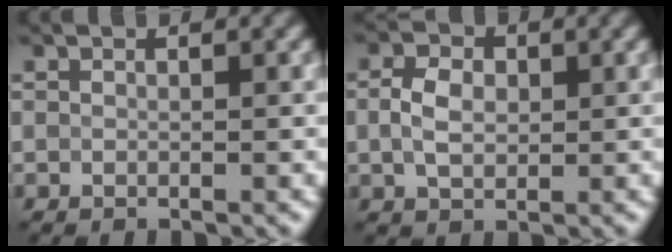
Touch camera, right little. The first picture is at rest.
{"total": 3.3, "force": [0.3, 2.2, 2.4], "torque": [-0.052, 0.007, 0.001]}